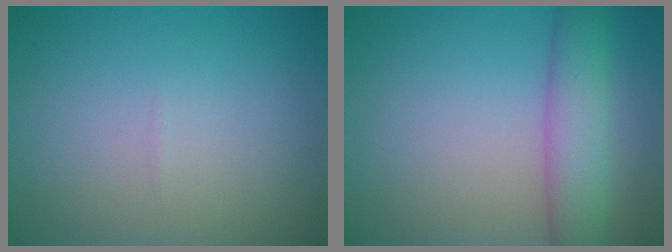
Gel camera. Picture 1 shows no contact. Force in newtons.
{"total": 4.4, "press": 4.4, "slide": 0.5}